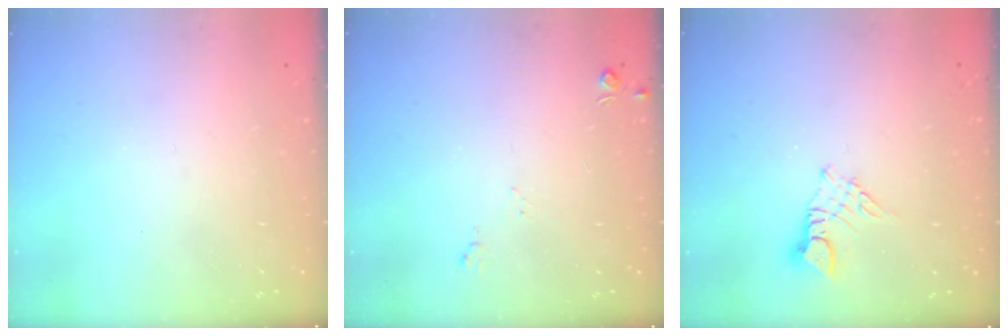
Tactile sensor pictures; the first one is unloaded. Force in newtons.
{"total": 4.9, "press": 4.8, "slide": 0.7}
{"total": 3.3, "press": 3.2, "slide": 0.3}